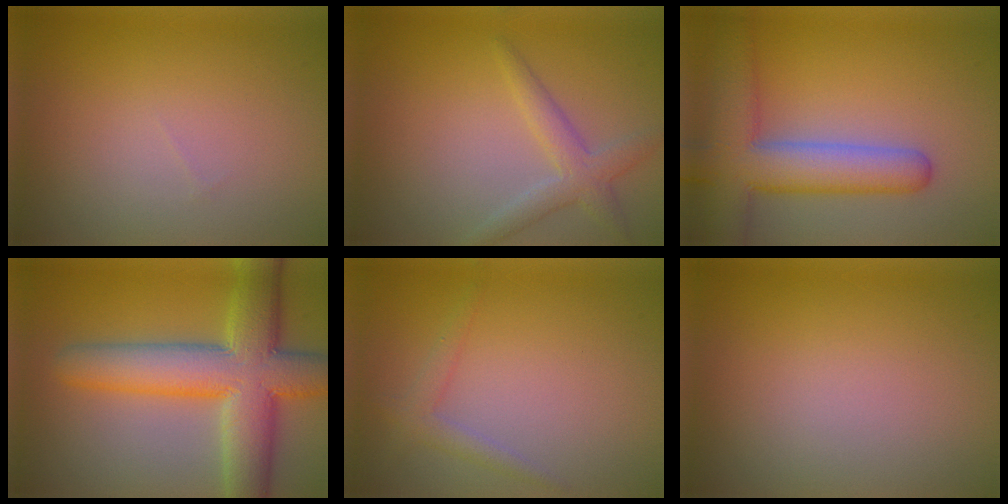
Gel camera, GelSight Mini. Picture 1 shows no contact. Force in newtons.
{"total": 2.8, "press": 2.8, "slide": 0.1}
{"total": 8.0, "press": 8.0, "slide": 0.7}
{"total": 10.0, "press": 10.0, "slide": 0.5}
{"total": 1.8, "press": 1.8, "slide": 0.1}
{"total": 0.0}